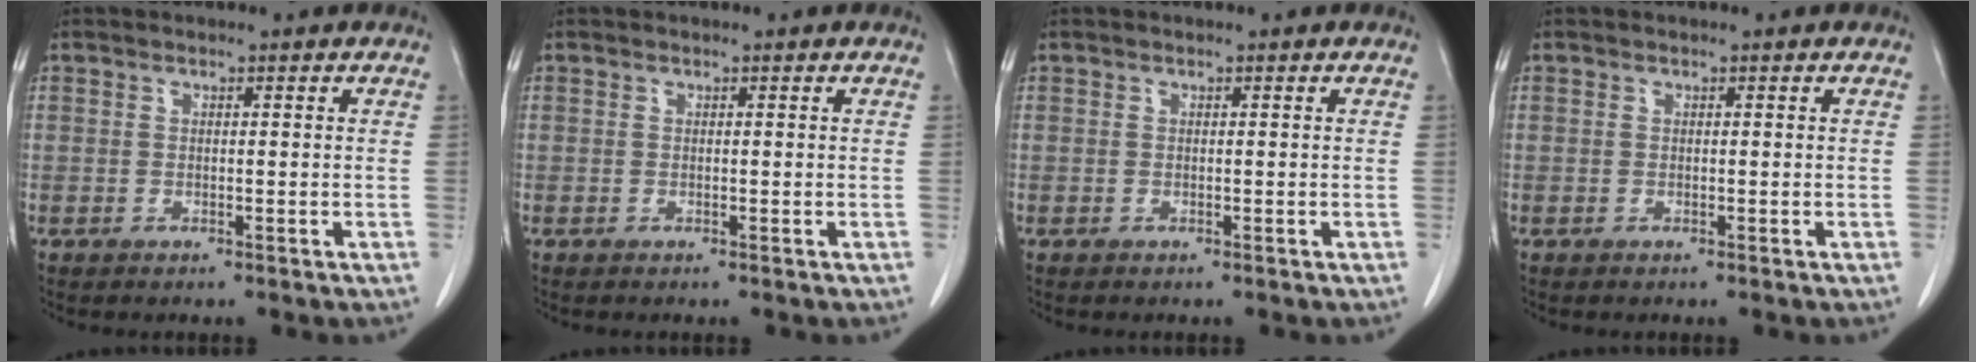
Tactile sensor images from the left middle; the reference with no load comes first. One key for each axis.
{"total": 0.0}
{"total": 0.0}
{"total": 0.0}